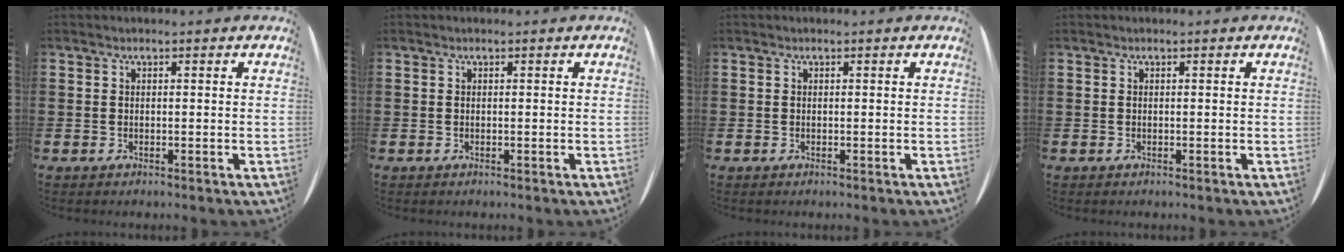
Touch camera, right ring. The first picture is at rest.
{"total": 0.0}
{"total": 0.0}
{"total": 0.0}